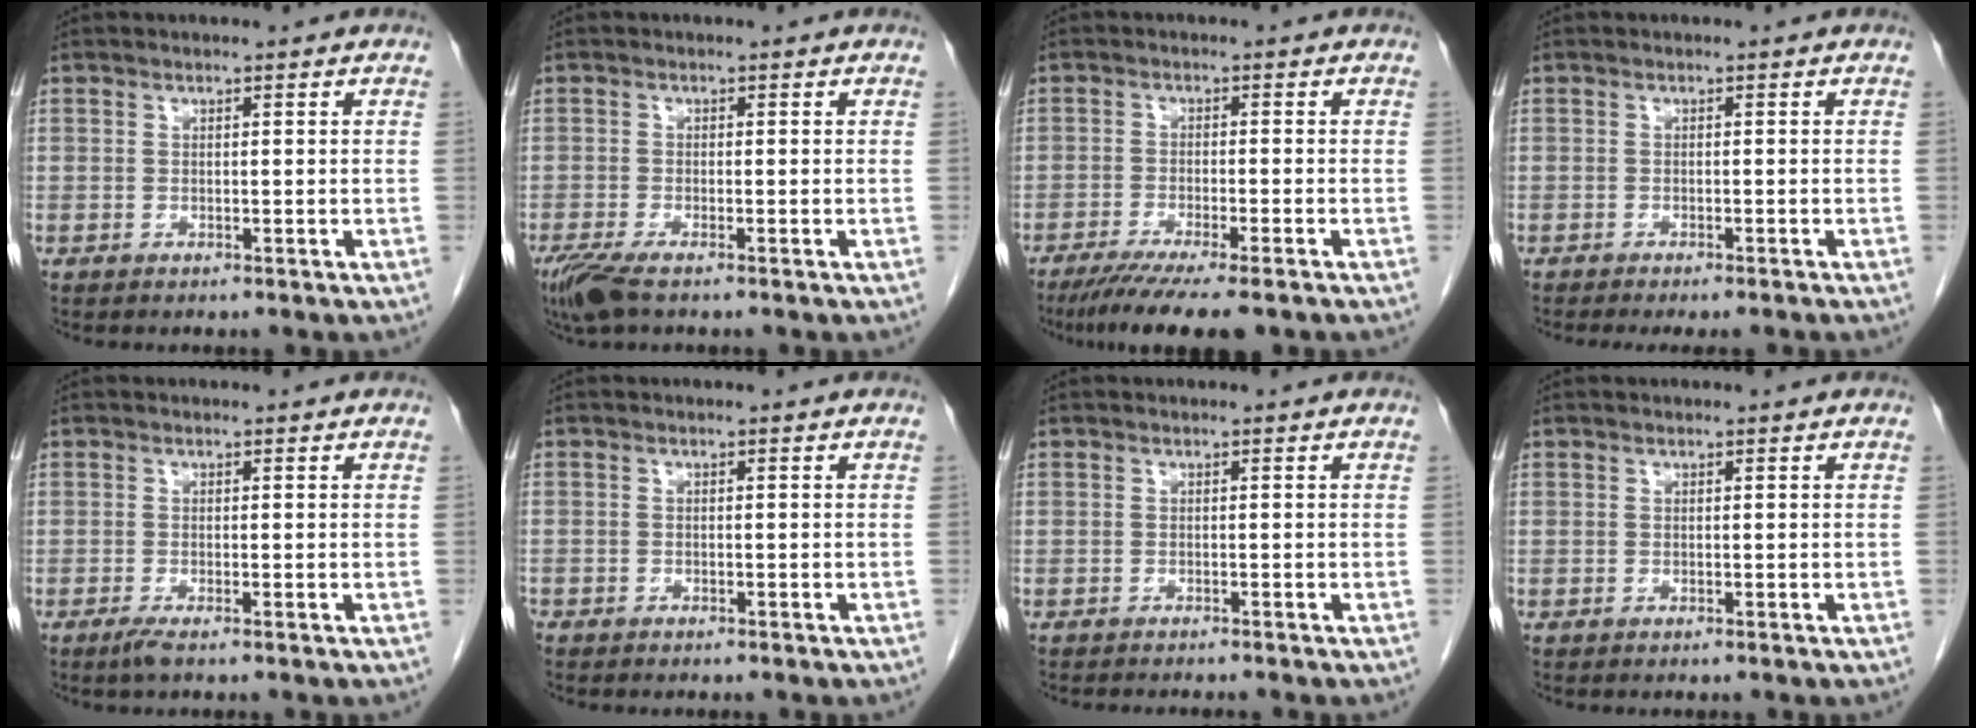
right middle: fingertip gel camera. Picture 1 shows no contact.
{"total": 4.6, "force": [-3.2, 0.9, 3.1], "torque": [-0.065, -0.013, -0.058]}
{"total": 9.9, "force": [-7.7, 0.5, 6.2], "torque": [-0.089, -0.022, -0.118]}
{"total": 5.2, "force": [-4.6, 1.0, 2.3], "torque": [-0.021, -0.009, -0.060]}
{"total": 1.5, "force": [-1.0, 0.0, 1.1], "torque": [-0.026, -0.006, -0.021]}
{"total": 1.4, "force": [-1.2, 0.6, 0.4], "torque": [-0.008, 0.000, -0.014]}
{"total": 3.5, "force": [-3.2, 0.1, 1.3], "torque": [-0.009, -0.004, -0.043]}
{"total": 0.0}